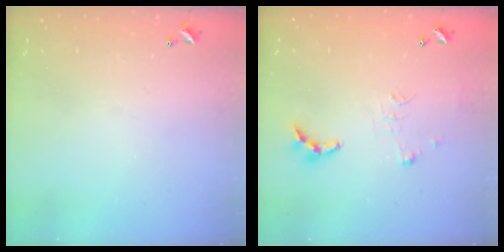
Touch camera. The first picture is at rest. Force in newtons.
{"total": 6.3, "press": 6.3, "slide": 0.6}